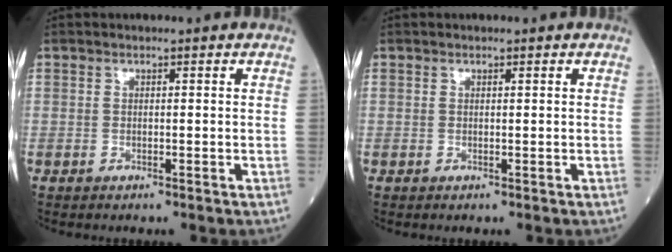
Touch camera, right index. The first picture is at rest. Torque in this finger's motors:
{"motor_torque": [-0.07, -0.04, -0.03, -0.01]}